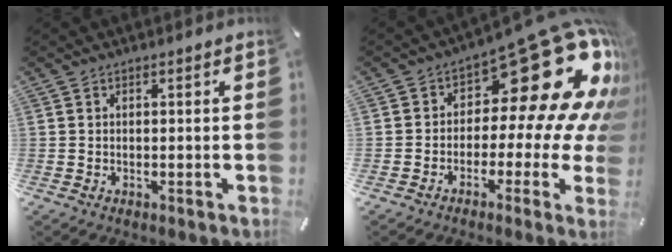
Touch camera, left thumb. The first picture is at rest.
{"total": 24.7, "force": [9.9, 11.3, 19.5], "torque": [-0.258, -0.086, 0.173]}